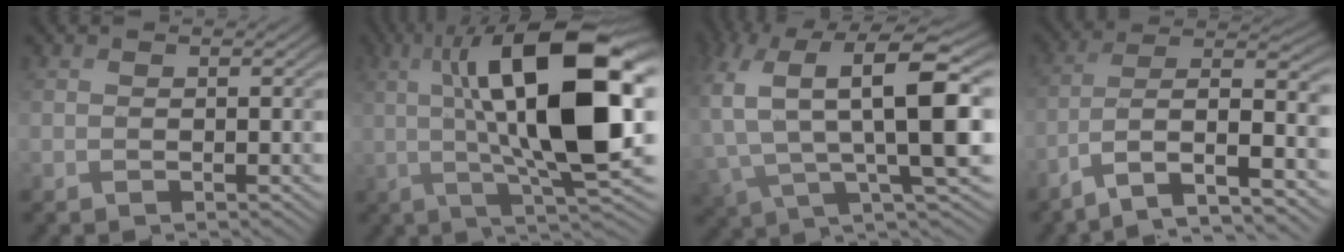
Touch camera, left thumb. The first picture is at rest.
{"total": 17.2, "force": [2.2, 4.9, 16.3], "torque": [-0.267, 0.007, 0.036]}
{"total": 13.9, "force": [-0.5, 5.2, 12.8], "torque": [-0.269, -0.009, -0.004]}
{"total": 11.2, "force": [-5.3, 3.7, 9.1], "torque": [-0.171, -0.003, -0.097]}